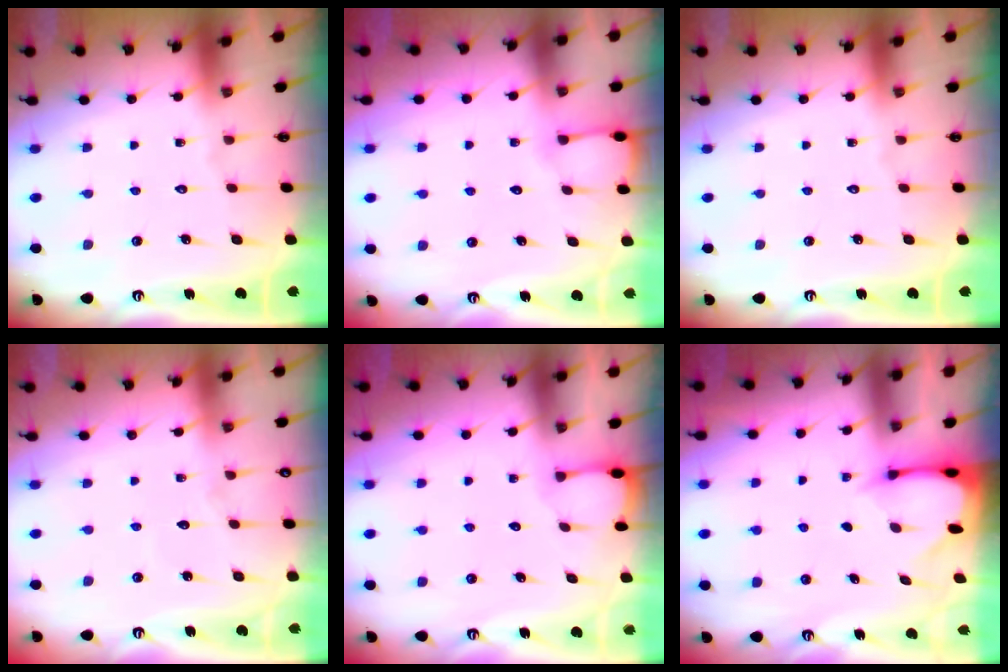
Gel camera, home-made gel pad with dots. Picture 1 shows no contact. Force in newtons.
{"total": 3.6, "press": 3.6, "slide": 0.4}
{"total": 0.0}
{"total": 3.6, "press": 3.6, "slide": 0.5}
{"total": 1.0, "press": 0.9, "slide": 0.1}
{"total": 2.5, "press": 2.5, "slide": 0.3}